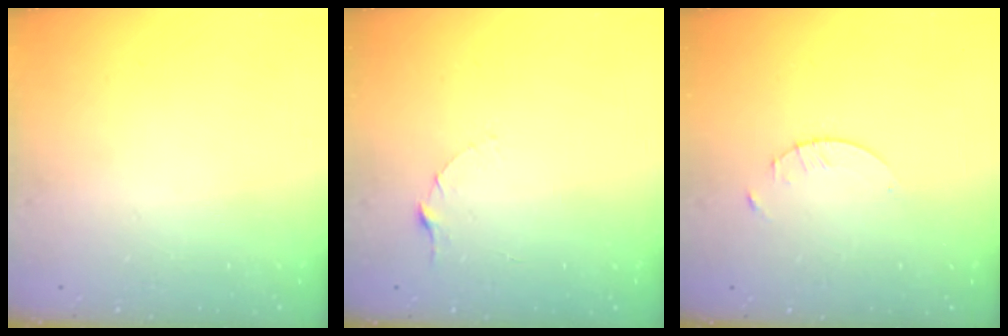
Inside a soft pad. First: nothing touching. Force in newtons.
{"total": 2.5, "press": 2.5, "slide": 0.3}
{"total": 1.3, "press": 1.3, "slide": 0.2}